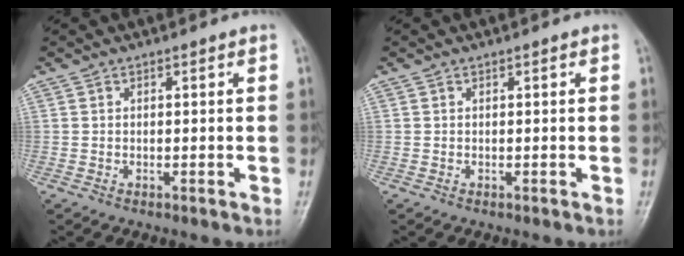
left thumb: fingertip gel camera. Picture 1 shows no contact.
{"total": 0.0}